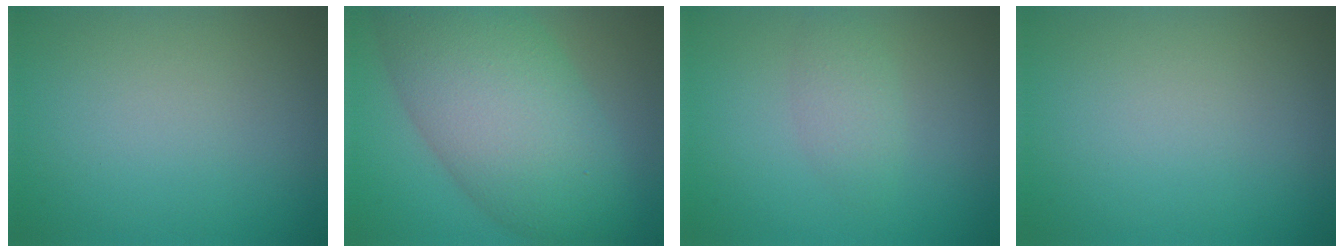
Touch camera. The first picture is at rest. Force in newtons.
{"total": 10.7, "press": 10.7, "slide": 0.5}
{"total": 1.8, "press": 1.8, "slide": 0.1}
{"total": 0.0}